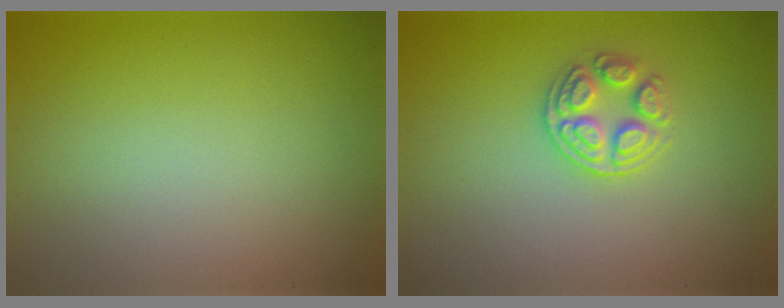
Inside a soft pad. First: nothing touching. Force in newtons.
{"total": 2.7, "press": 2.5, "slide": 0.9}